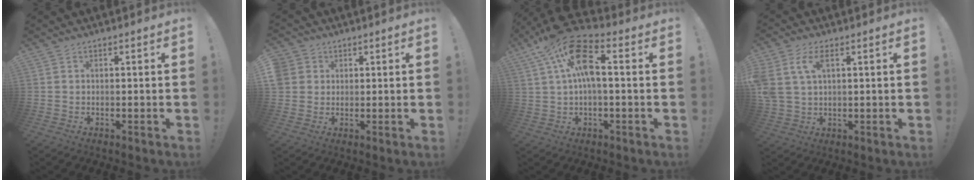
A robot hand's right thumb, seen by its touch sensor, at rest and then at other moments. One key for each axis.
{"total": 4.3, "fx": 1.4, "fy": 4.0, "fz": 0.8, "tx": -0.012, "ty": -0.004, "tz": 0.029}
{"total": 16.2, "fx": 3.6, "fy": 7.3, "fz": 14.0, "tx": -0.260, "ty": -0.004, "tz": 0.057}
{"total": 8.4, "fx": 3.6, "fy": 5.1, "fz": 5.6, "tx": -0.115, "ty": -0.003, "tz": 0.068}